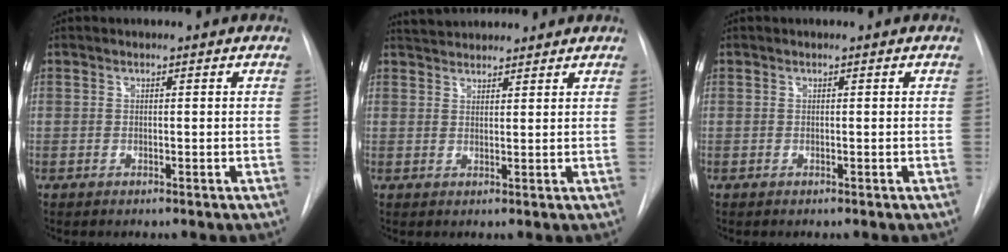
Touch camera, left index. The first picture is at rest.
{"total": 6.6, "force": [6.3, 1.2, 1.6], "torque": [-0.029, 0.037, 0.097]}
{"total": 0.0}